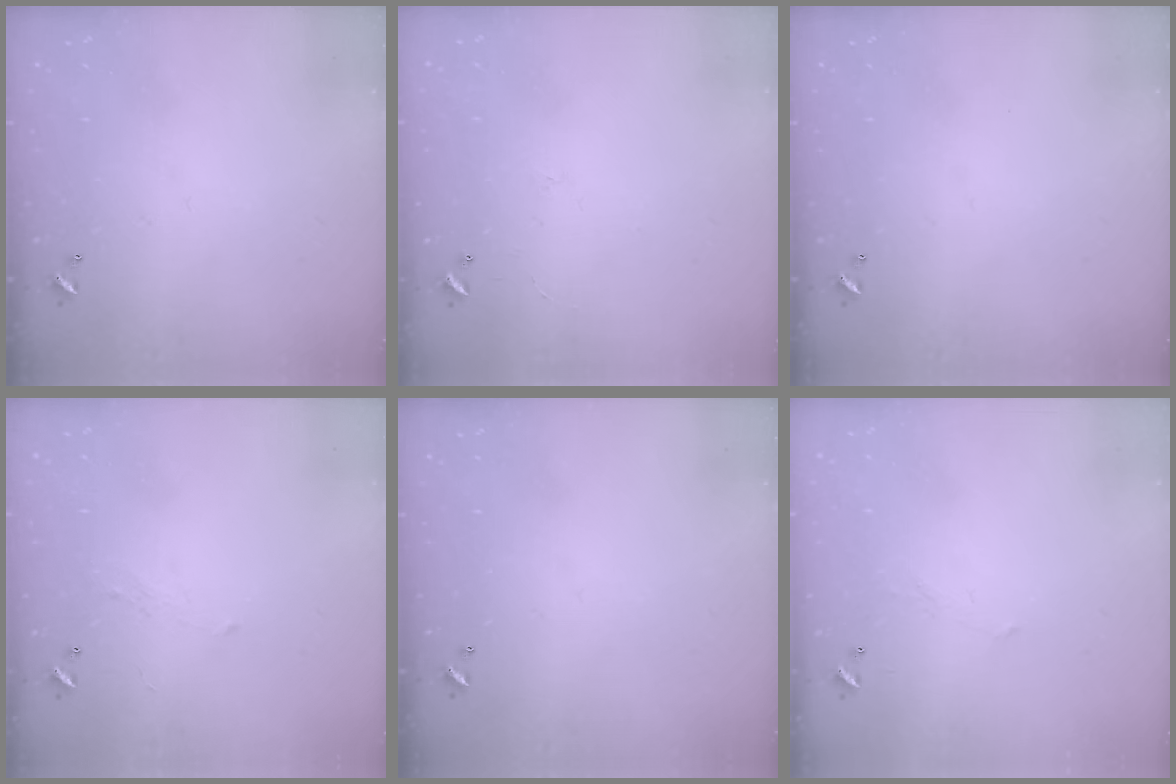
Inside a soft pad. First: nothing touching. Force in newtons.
{"total": 1.8, "press": 1.7, "slide": 0.4}
{"total": 0.0}
{"total": 1.0, "press": 0.8, "slide": 0.5}
{"total": 0.0}
{"total": 6.0, "press": 6.0, "slide": 0.9}